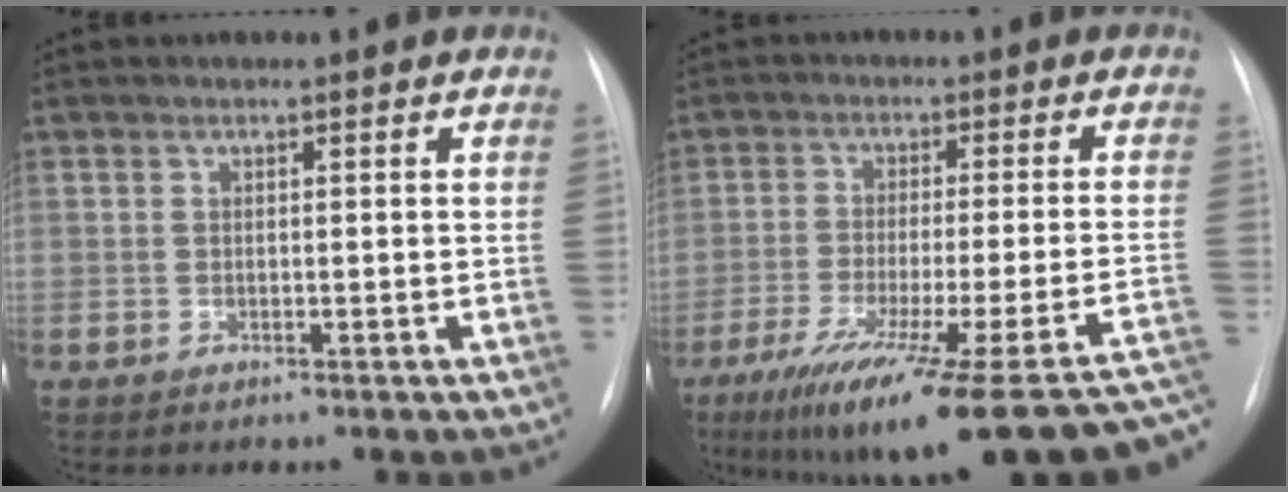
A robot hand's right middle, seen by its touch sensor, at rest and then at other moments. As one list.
[{"total": 29.2, "force": [-22.8, 2.1, 18.0], "torque": [-0.195, -0.050, -0.309]}]